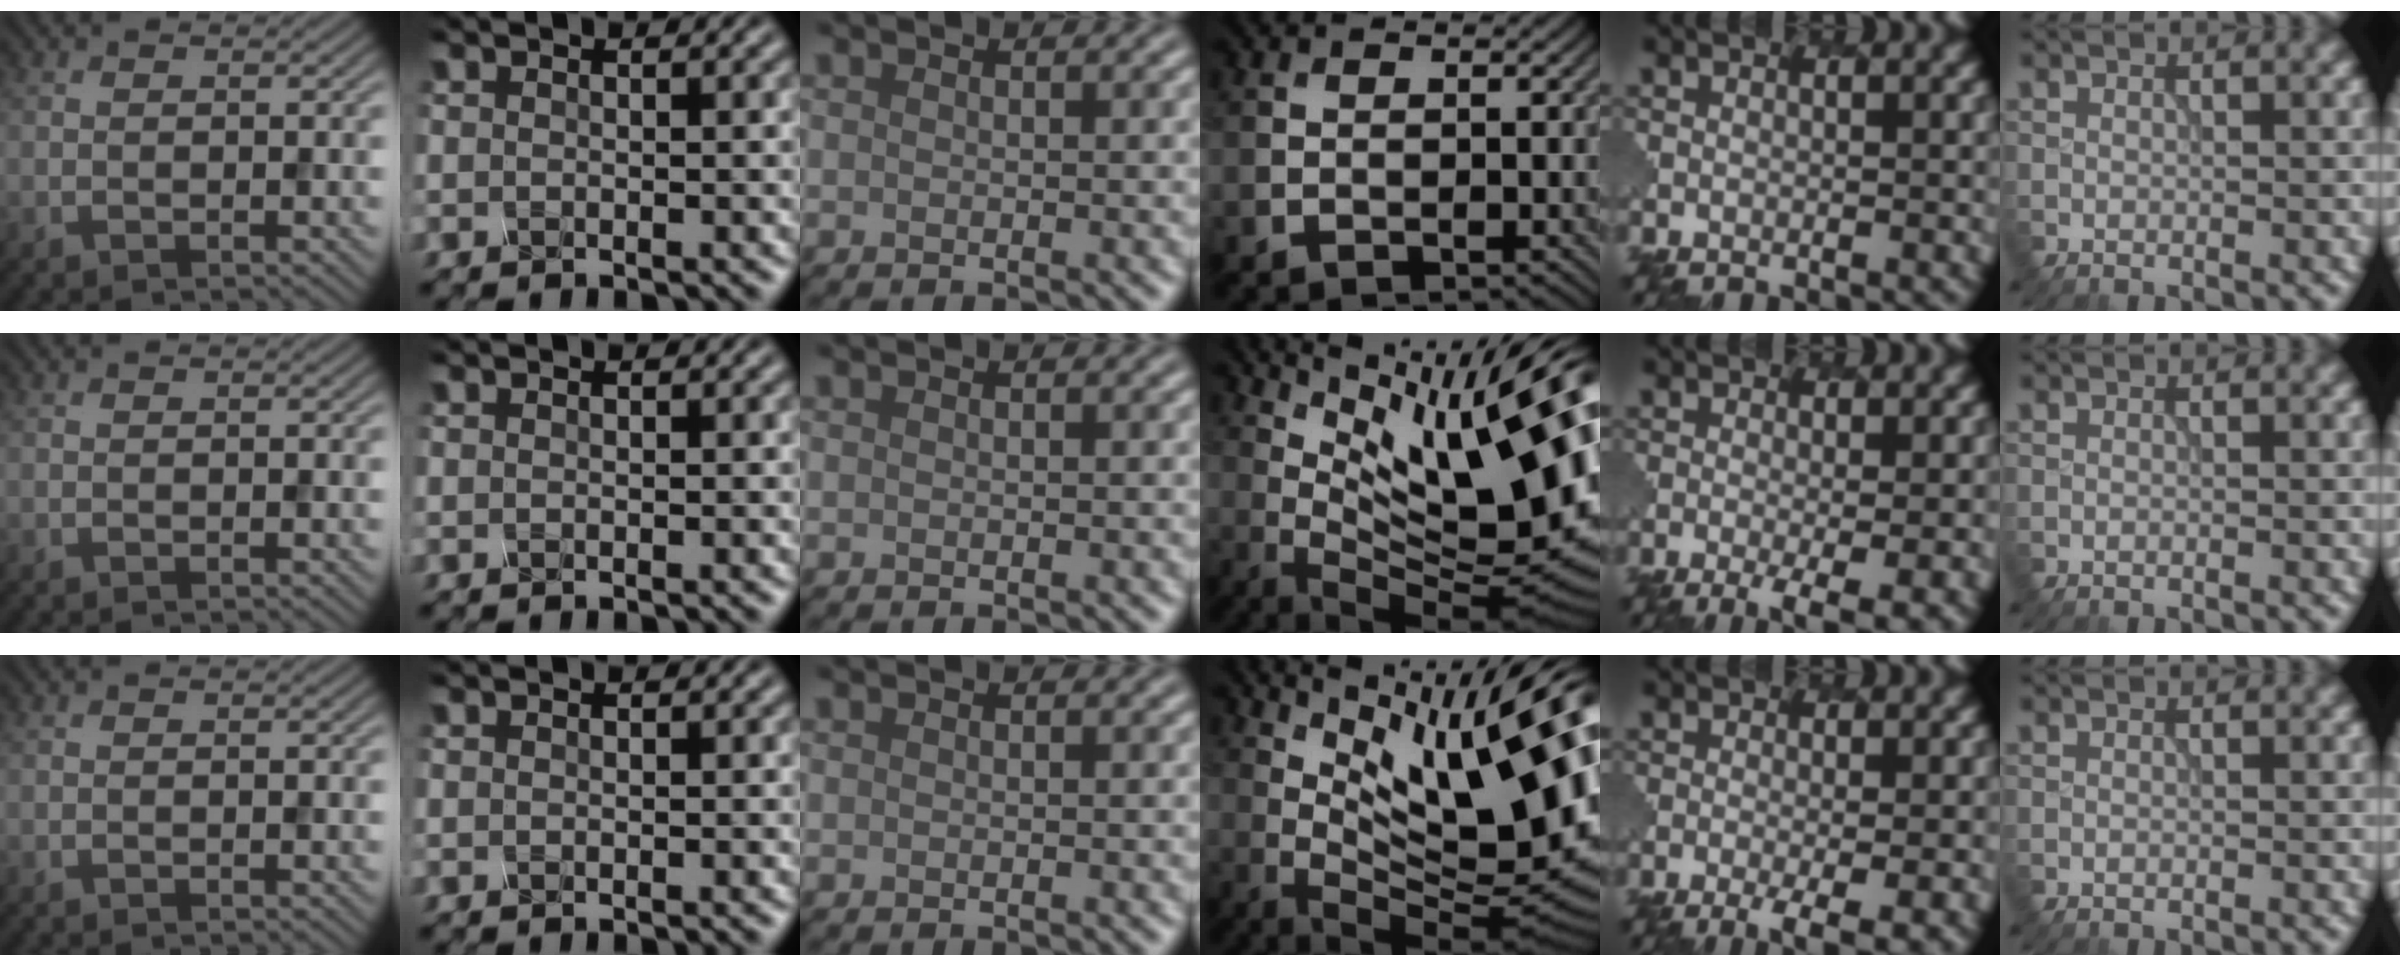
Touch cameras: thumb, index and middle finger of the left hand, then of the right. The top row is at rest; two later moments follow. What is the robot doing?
{"motion": "shake", "object": "salt shaker"}